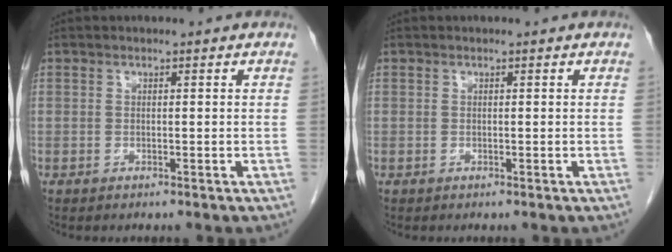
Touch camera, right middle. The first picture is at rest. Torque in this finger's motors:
{"motor_torque": [0.00, 0.00, 0.00, 0.00]}